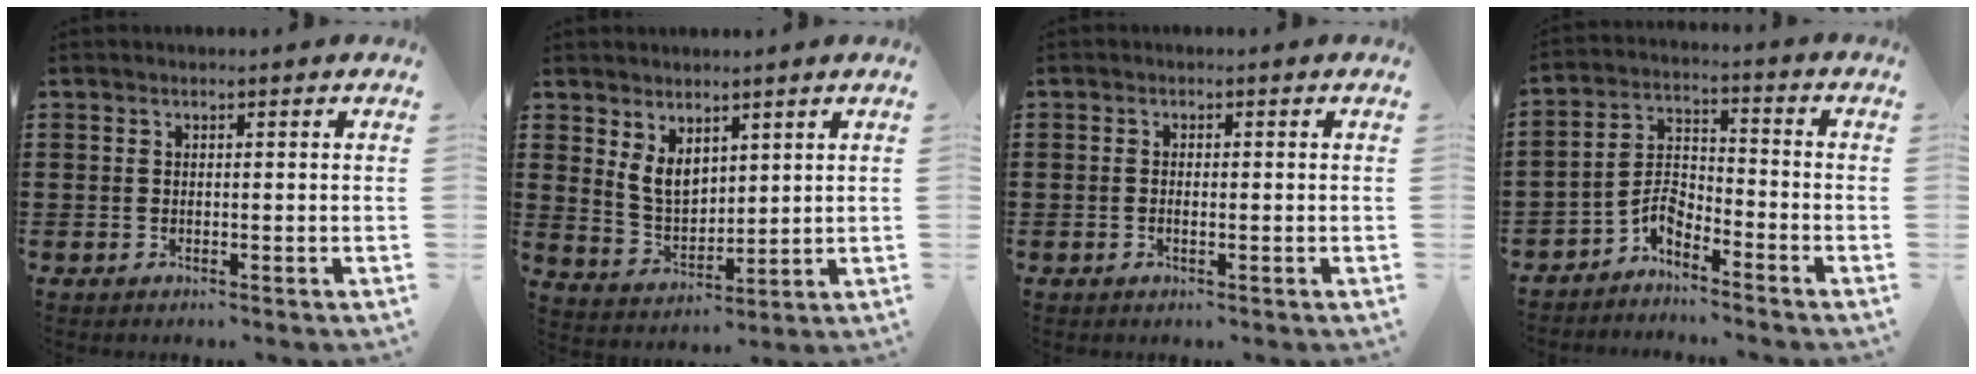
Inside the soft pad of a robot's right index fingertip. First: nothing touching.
{"total": 5.4, "force": [2.8, 3.4, 3.1], "torque": [-0.078, 0.002, 0.051]}
{"total": 0.7, "force": [-0.3, 0.2, 0.7], "torque": [-0.012, -0.004, -0.004]}
{"total": 4.8, "force": [-4.1, 1.6, 2.0], "torque": [-0.056, 0.001, -0.087]}